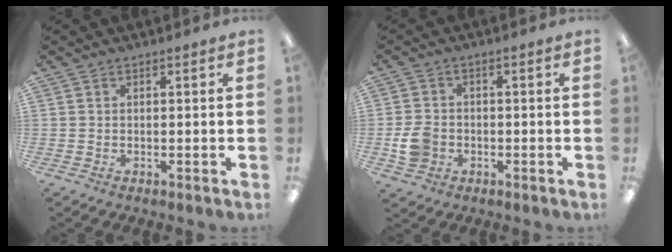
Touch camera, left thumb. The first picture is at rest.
{"total": 5.6, "force": [-1.5, 4.6, 2.7], "torque": [-0.049, 0.004, -0.027]}